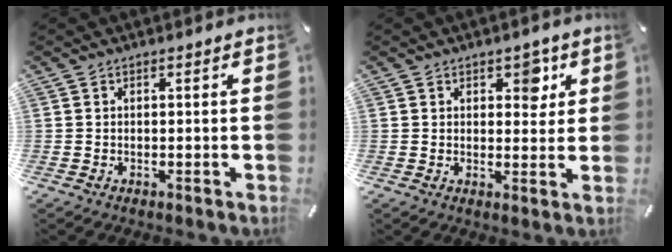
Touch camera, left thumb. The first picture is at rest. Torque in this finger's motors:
{"motor_torque": [0.60, 0.57, 0.41, -0.41, 0.05]}